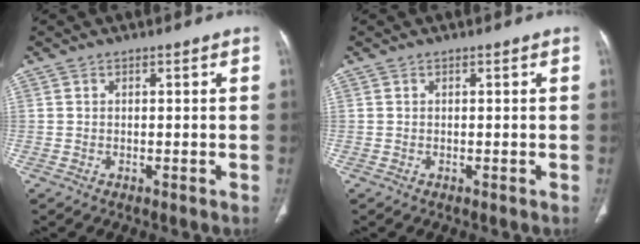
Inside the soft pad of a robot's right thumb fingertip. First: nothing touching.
{"total": 0.0}